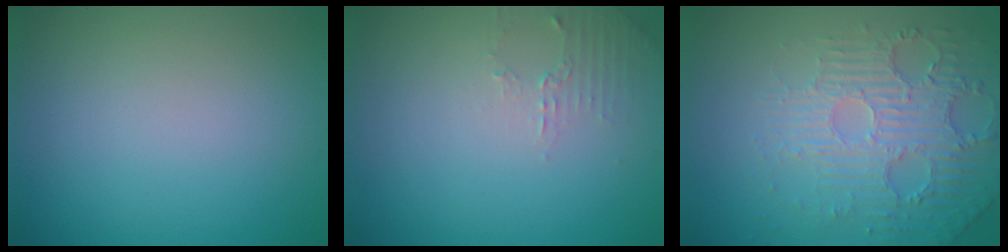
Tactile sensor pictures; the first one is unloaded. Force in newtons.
{"total": 1.4, "press": 1.4, "slide": 0.4}
{"total": 5.4, "press": 3.6, "slide": 4.0}